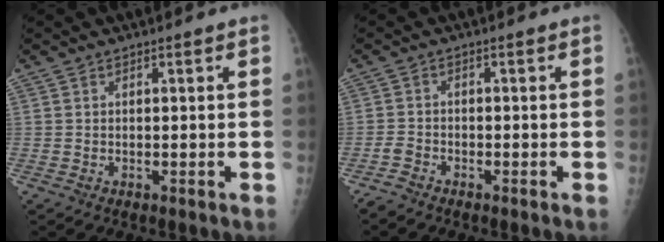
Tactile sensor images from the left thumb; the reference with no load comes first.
{"total": 2.0, "force": [-1.9, 0.6, 0.1], "torque": [-0.007, 0.002, -0.042]}